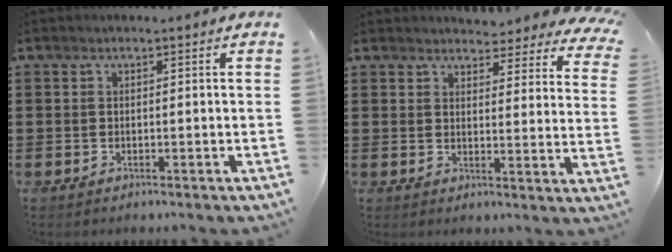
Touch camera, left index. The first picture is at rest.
{"total": 4.3, "force": [4.1, 0.4, 1.0], "torque": [-0.031, -0.021, 0.074]}